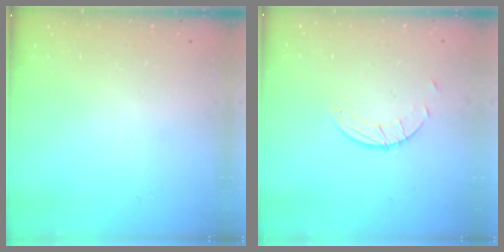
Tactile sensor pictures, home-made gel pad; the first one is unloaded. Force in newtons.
{"total": 2.7, "press": 2.7, "slide": 0.3}